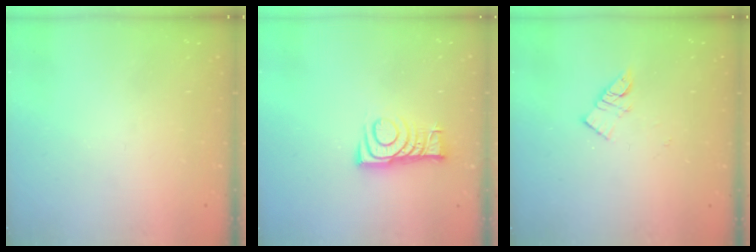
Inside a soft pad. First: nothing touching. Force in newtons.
{"total": 8.0, "press": 7.9, "slide": 0.5}
{"total": 7.1, "press": 7.1, "slide": 0.2}